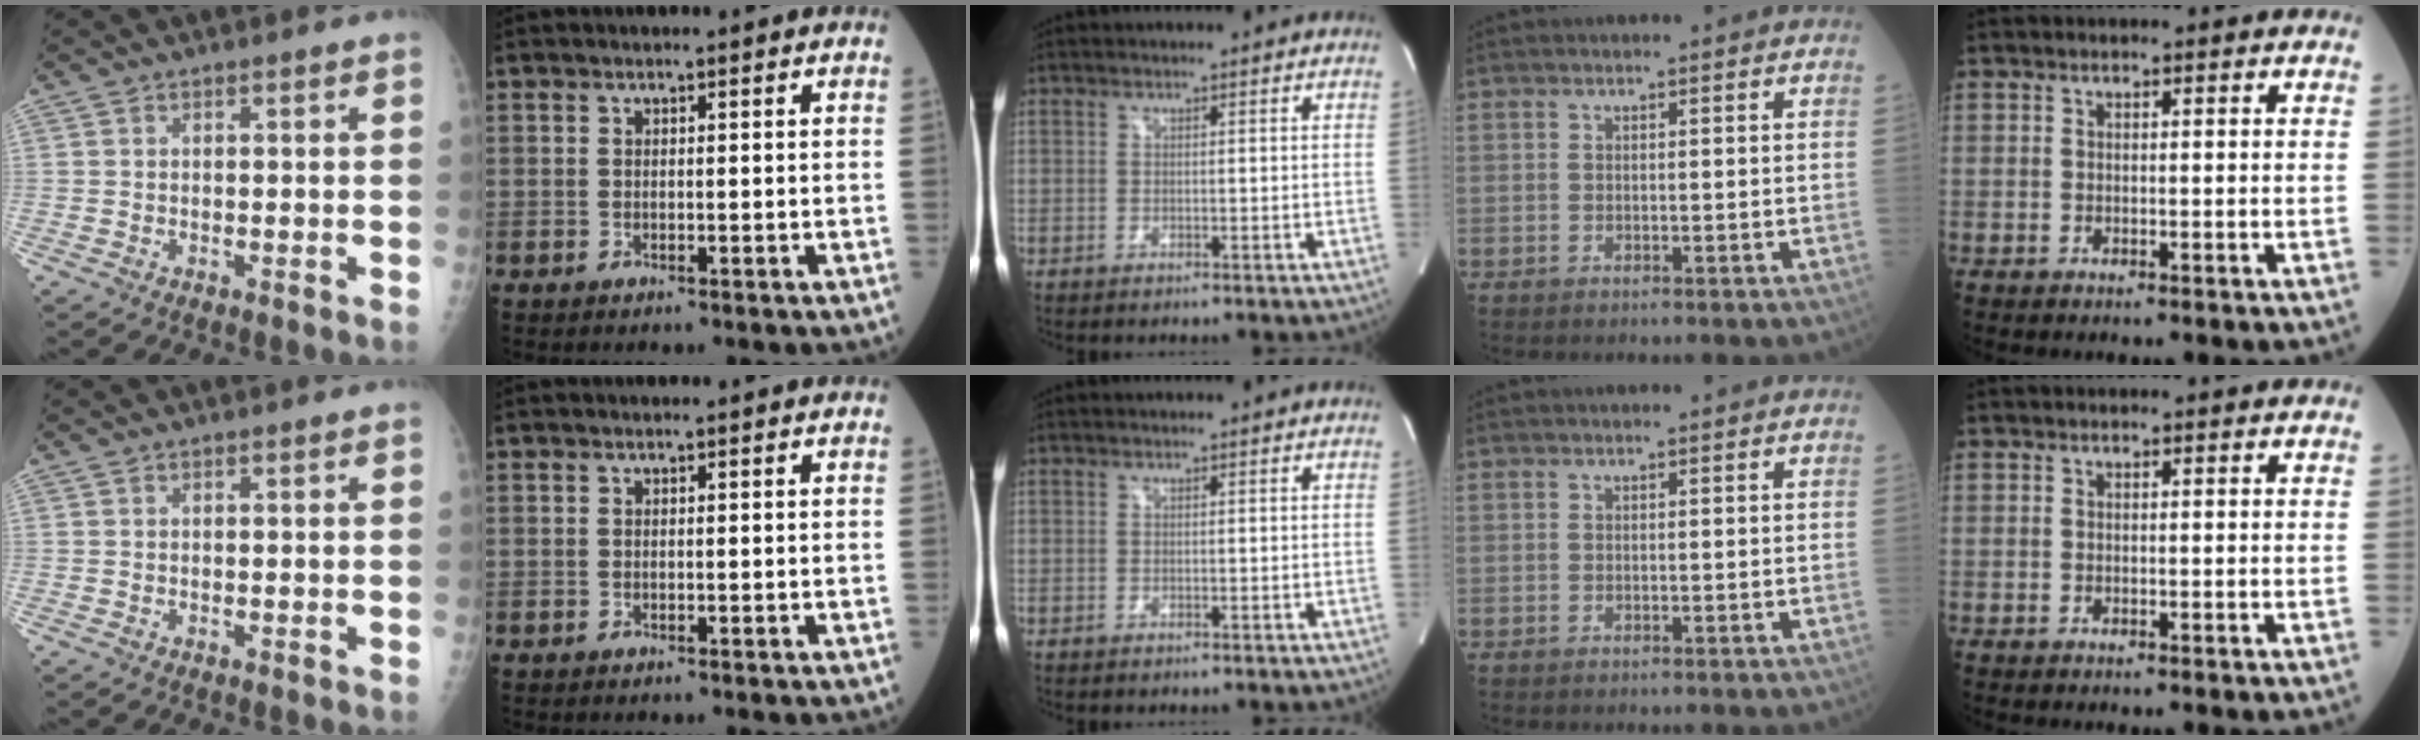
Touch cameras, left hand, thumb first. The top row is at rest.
{}